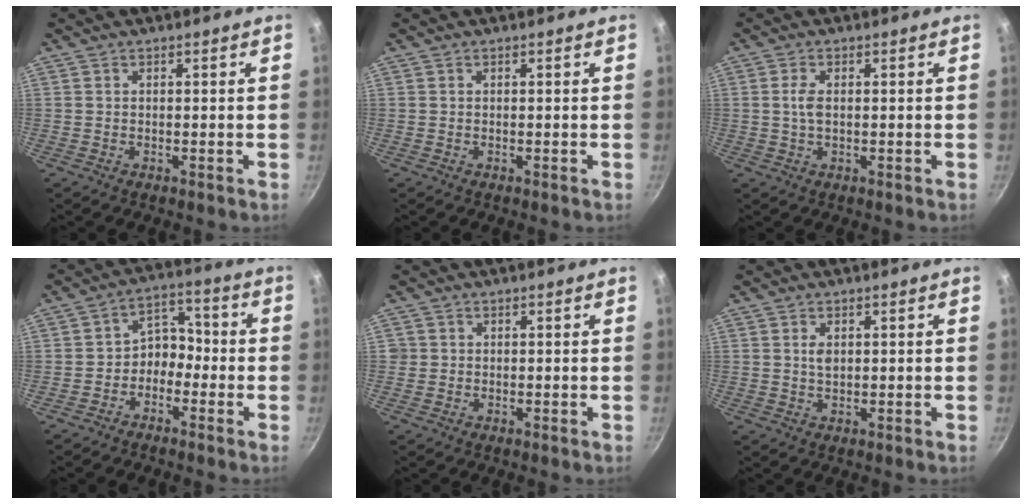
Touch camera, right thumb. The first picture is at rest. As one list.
[{"total": 0.0}, {"total": 0.7, "force": [0.2, 0.4, 0.6], "torque": [-0.015, 0.003, 0.005]}, {"total": 6.6, "force": [-2.3, 5.0, 3.8], "torque": [-0.028, 0.041, -0.054]}, {"total": 1.2, "force": [0.1, 1.2, 0.1], "torque": [0.006, 0.004, 0.000]}, {"total": 2.0, "force": [0.5, 1.2, 1.5], "torque": [-0.023, -0.003, 0.011]}]